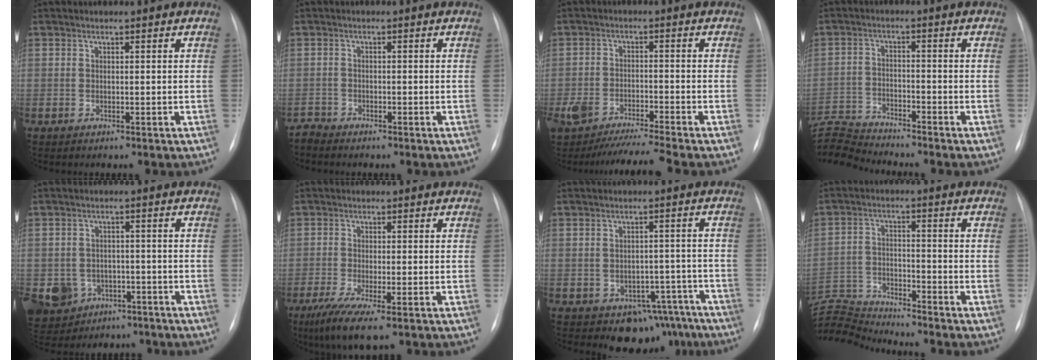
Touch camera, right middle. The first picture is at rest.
{"total": 1.5, "force": [-1.4, -0.1, -0.5], "torque": [0.012, -0.008, -0.030]}
{"total": 9.9, "force": [-9.0, -0.4, 4.1], "torque": [-0.074, -0.007, -0.155]}
{"total": 8.0, "force": [-7.9, -1.3, 0.1], "torque": [-0.013, 0.004, -0.154]}
{"total": 11.6, "force": [-6.2, 9.2, 3.3], "torque": [-0.088, 0.011, -0.084]}
{"total": 6.8, "force": [-3.9, 1.1, 5.5], "torque": [-0.103, -0.021, -0.068]}
{"total": 8.2, "force": [-6.0, 5.3, 1.8], "torque": [0.007, 0.031, -0.073]}
{"total": 8.2, "force": [-8.0, -1.8, -0.9], "torque": [0.005, 0.002, -0.154]}